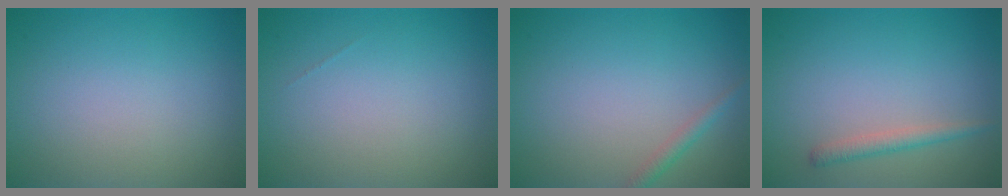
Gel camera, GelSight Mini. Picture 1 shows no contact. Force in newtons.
{"total": 0.0}
{"total": 1.2, "press": 1.2, "slide": 0.1}
{"total": 1.5, "press": 1.5, "slide": 0.1}